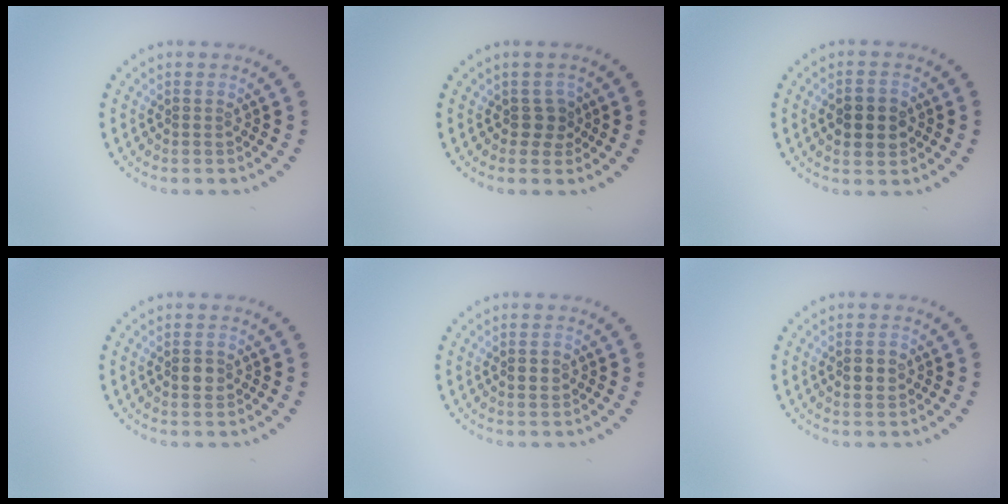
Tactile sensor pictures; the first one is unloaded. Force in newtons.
{"total": 1.6, "press": 1.3, "slide": 0.8}
{"total": 3.6, "press": 3.6, "slide": 0.1}
{"total": 1.5, "press": 1.4, "slide": 0.3}
{"total": 1.1, "press": 1.1, "slide": 0.1}
{"total": 2.1, "press": 2.1, "slide": 0.2}